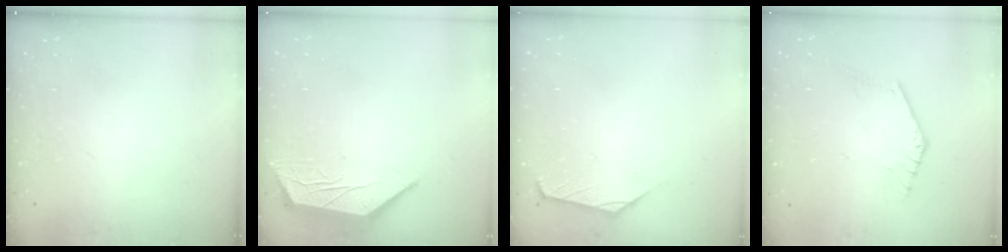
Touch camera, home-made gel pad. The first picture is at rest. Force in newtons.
{"total": 4.2, "press": 4.1, "slide": 0.3}
{"total": 0.0}
{"total": 2.7, "press": 2.6, "slide": 0.5}